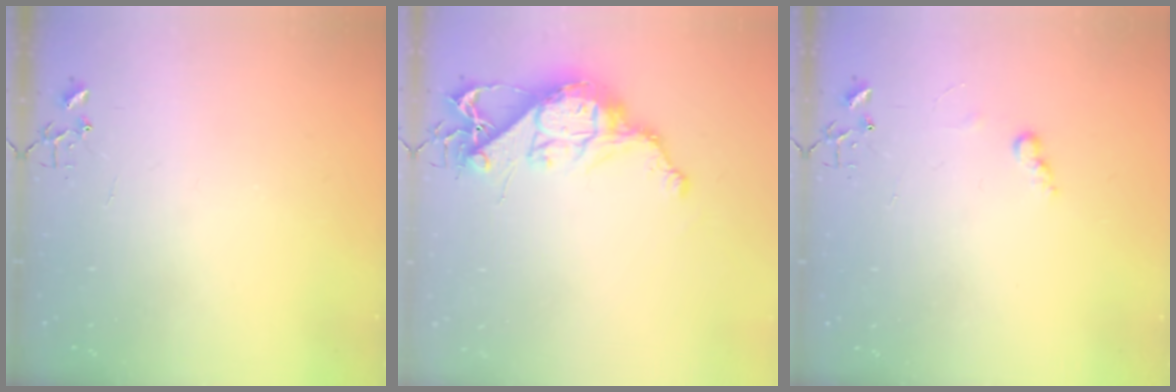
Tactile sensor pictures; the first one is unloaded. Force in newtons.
{"total": 12.8, "press": 12.7, "slide": 1.0}
{"total": 6.1, "press": 6.1, "slide": 0.3}